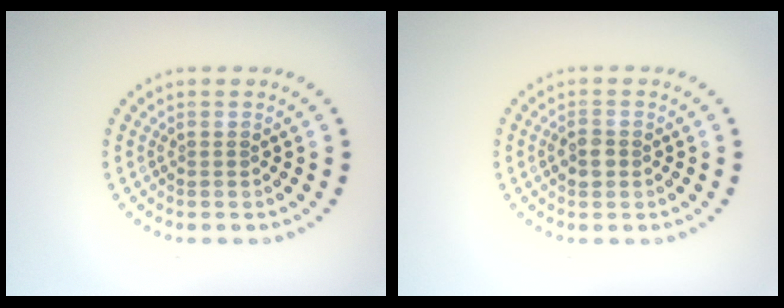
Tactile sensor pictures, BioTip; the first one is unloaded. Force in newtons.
{"total": 1.6, "press": 1.5, "slide": 0.3}